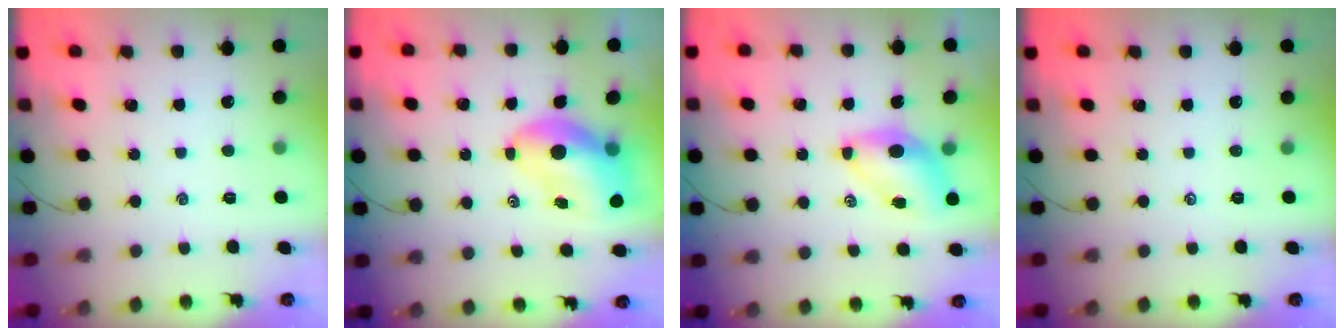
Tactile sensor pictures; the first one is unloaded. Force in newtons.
{"total": 9.2, "press": 8.8, "slide": 2.6}
{"total": 6.6, "press": 6.5, "slide": 1.3}
{"total": 0.0}